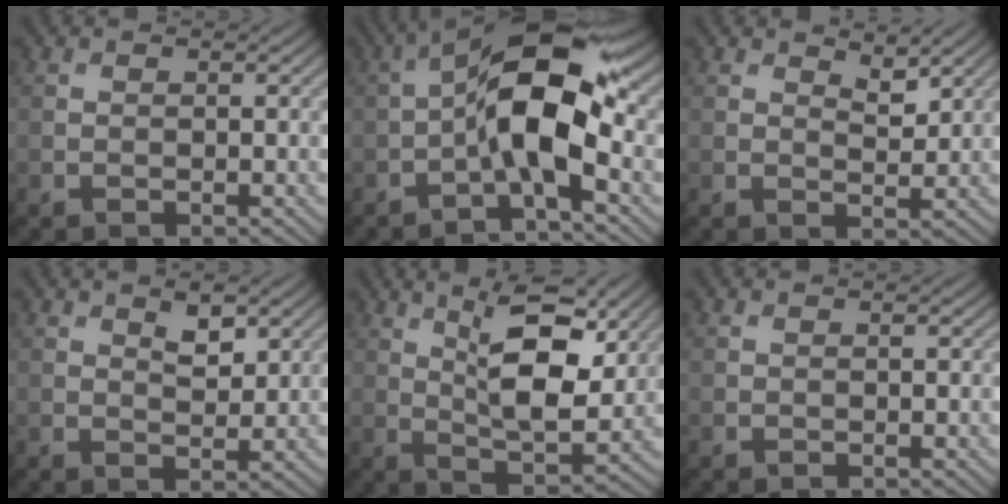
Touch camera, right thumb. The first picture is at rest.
{"total": 10.5, "force": [-1.7, 3.6, 9.7], "torque": [-0.170, 0.023, -0.043]}
{"total": 2.7, "force": [2.1, 0.9, 1.5], "torque": [-0.025, -0.008, 0.037]}
{"total": 2.8, "force": [1.6, 1.2, 2.0], "torque": [-0.034, -0.005, 0.030]}
{"total": 11.2, "force": [4.5, 3.9, 9.5], "torque": [-0.153, -0.003, 0.072]}
{"total": 0.0}